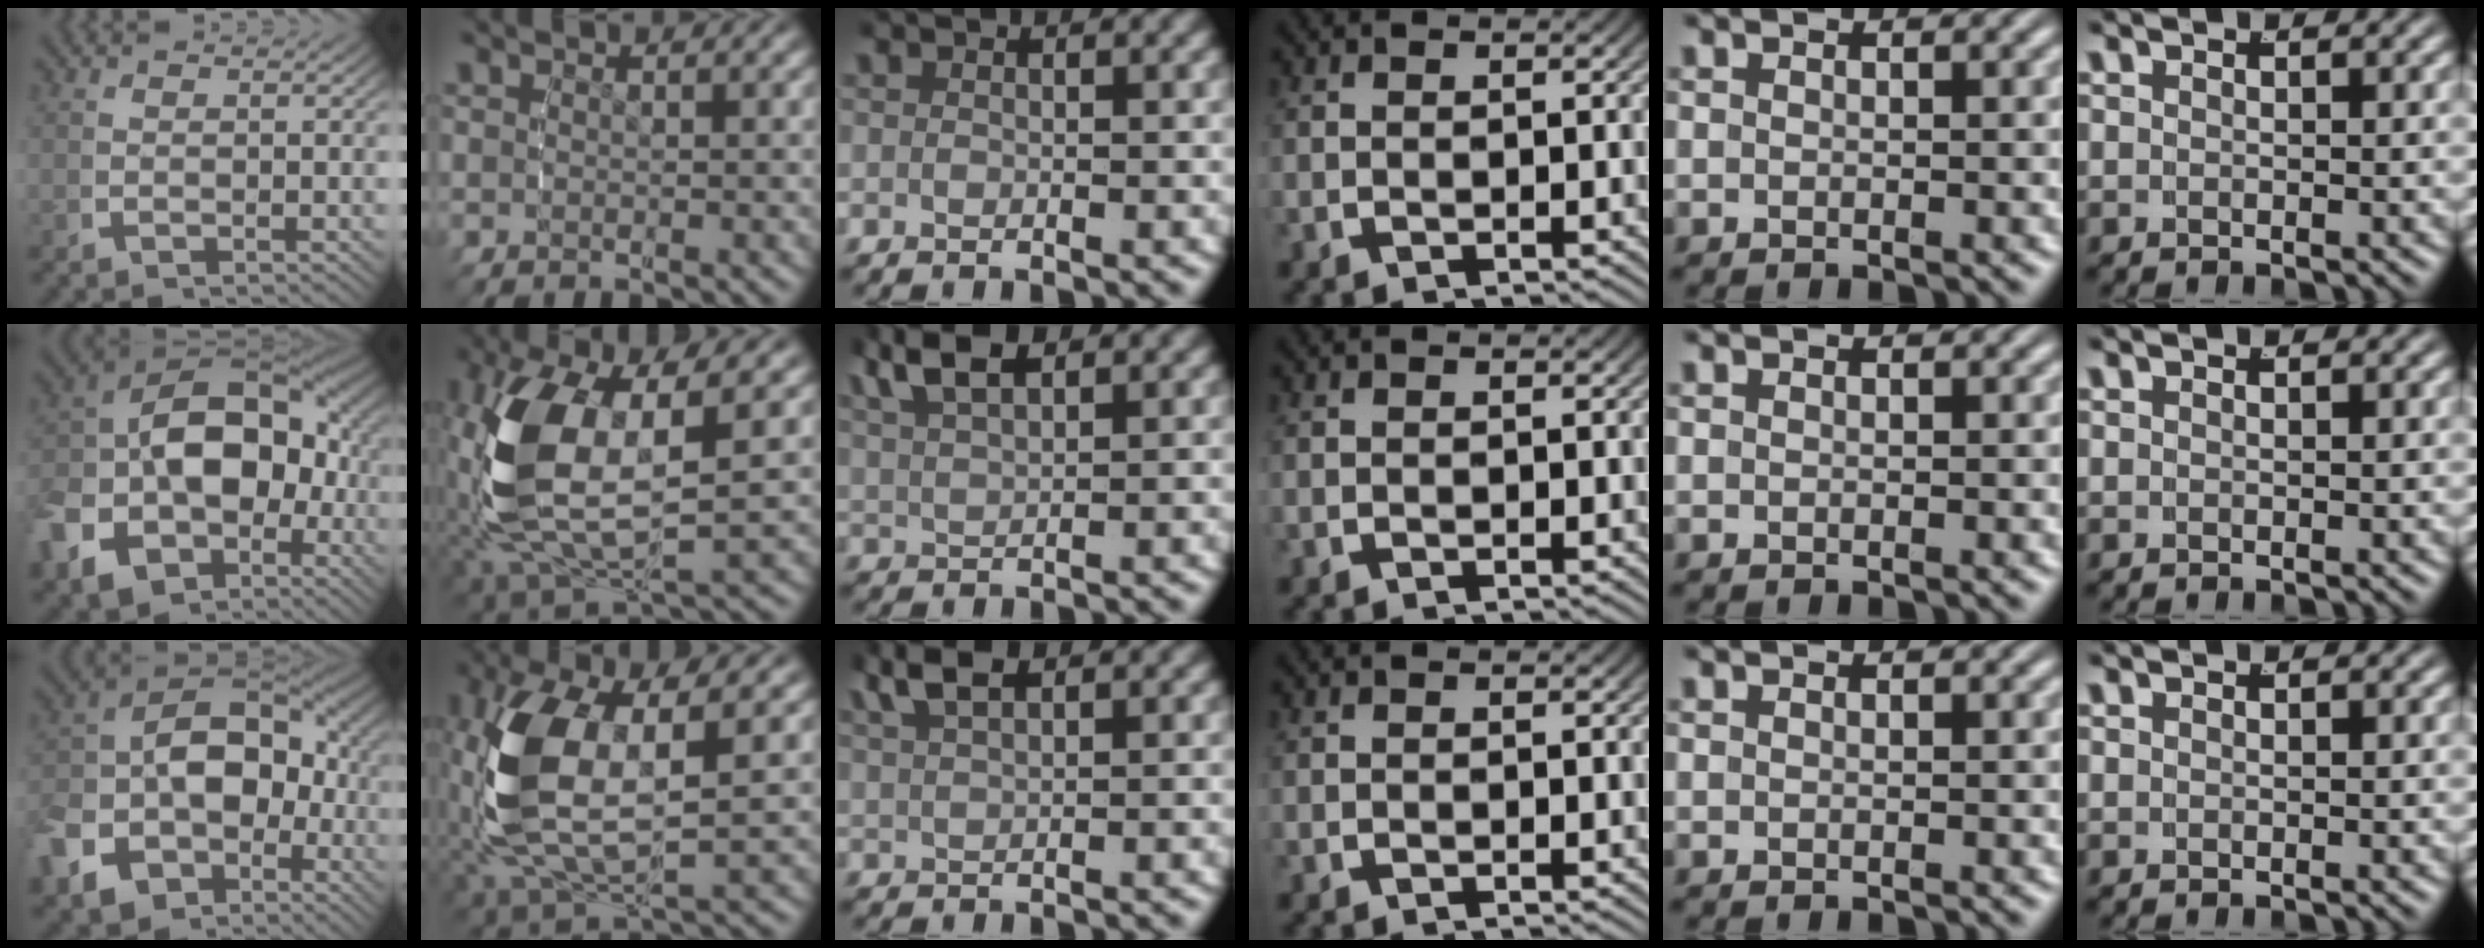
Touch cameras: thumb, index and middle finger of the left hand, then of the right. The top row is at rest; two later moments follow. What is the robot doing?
{"motion": "lift_and_place", "object": "pen"}